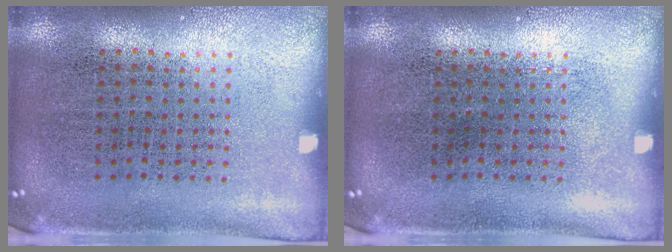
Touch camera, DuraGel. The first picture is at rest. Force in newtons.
{"total": 0.0}